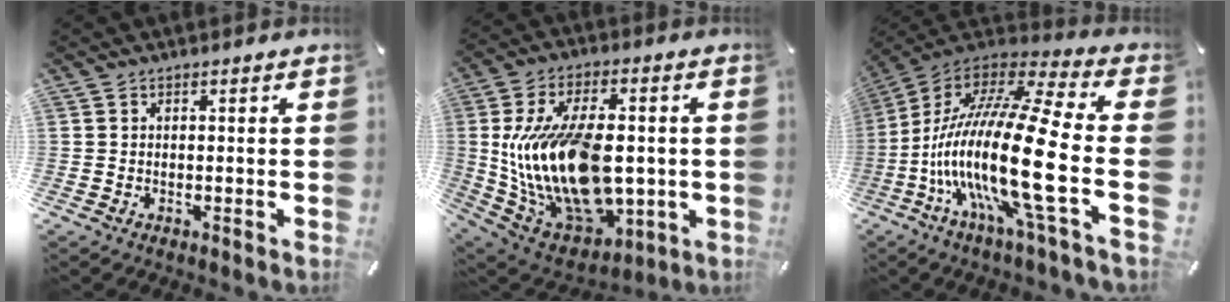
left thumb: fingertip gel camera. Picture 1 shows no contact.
{"total": 23.7, "force": [0.1, 14.5, 18.8], "torque": [-0.386, -0.016, 0.017]}
{"total": 25.9, "force": [-6.5, 5.3, 24.5], "torque": [-0.529, 0.000, -0.119]}